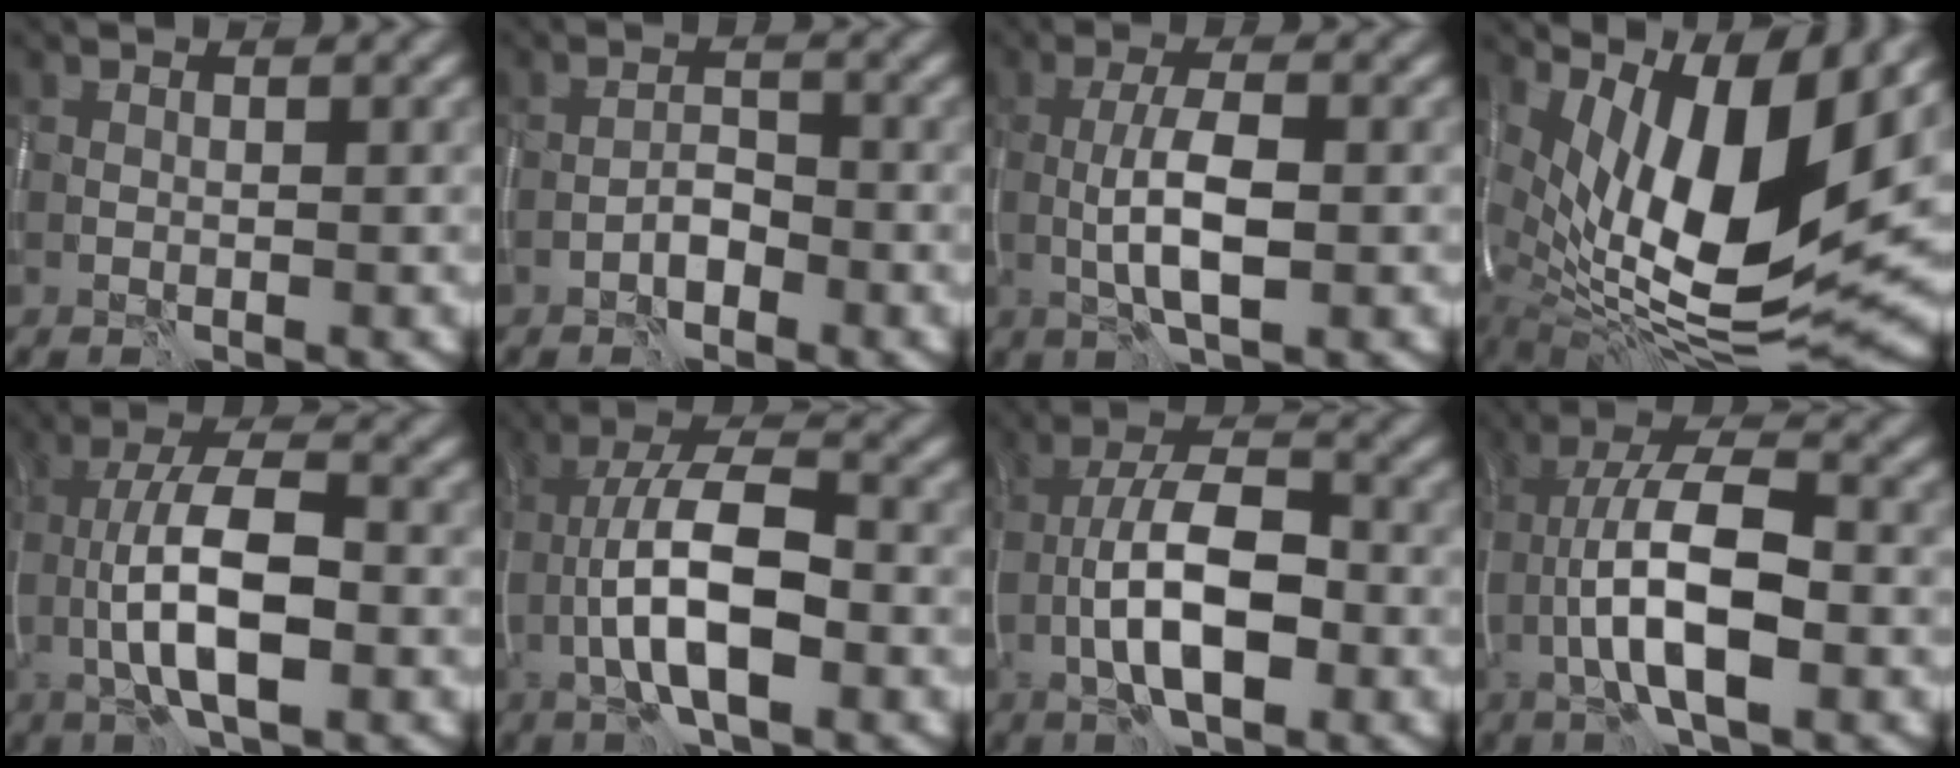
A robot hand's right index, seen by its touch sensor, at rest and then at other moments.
{"total": 1.9, "force": [-1.5, 0.7, 0.9], "torque": [-0.008, 0.007, -0.030]}
{"total": 4.4, "force": [-0.8, 1.3, 4.1], "torque": [-0.083, 0.001, -0.015]}
{"total": 12.7, "force": [3.9, 4.5, 11.2], "torque": [-0.195, -0.002, 0.070]}
{"total": 7.6, "force": [-1.5, 2.7, 6.9], "torque": [-0.127, 0.007, -0.029]}
{"total": 7.8, "force": [-2.2, 2.7, 7.0], "torque": [-0.122, 0.015, -0.044]}
{"total": 7.4, "force": [-2.5, 2.8, 6.3], "torque": [-0.106, 0.013, -0.050]}
{"total": 8.0, "force": [-2.1, 2.7, 7.3], "torque": [-0.129, 0.014, -0.041]}